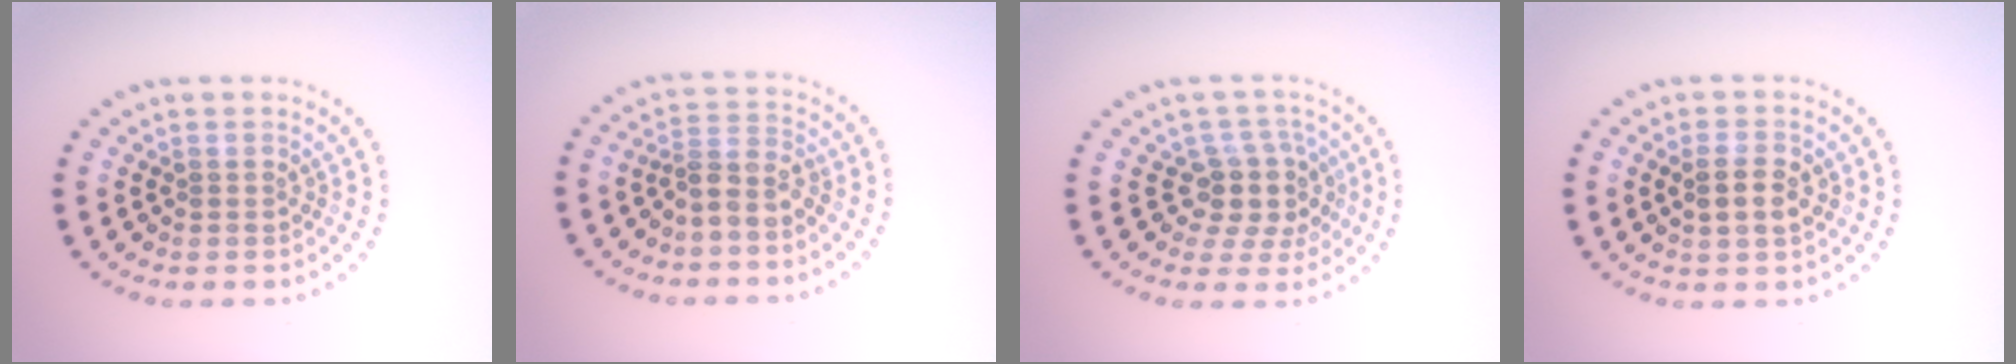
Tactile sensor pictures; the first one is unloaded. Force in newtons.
{"total": 2.6, "press": 2.0, "slide": 1.7}
{"total": 3.7, "press": 2.9, "slide": 2.3}
{"total": 2.7, "press": 2.6, "slide": 0.5}